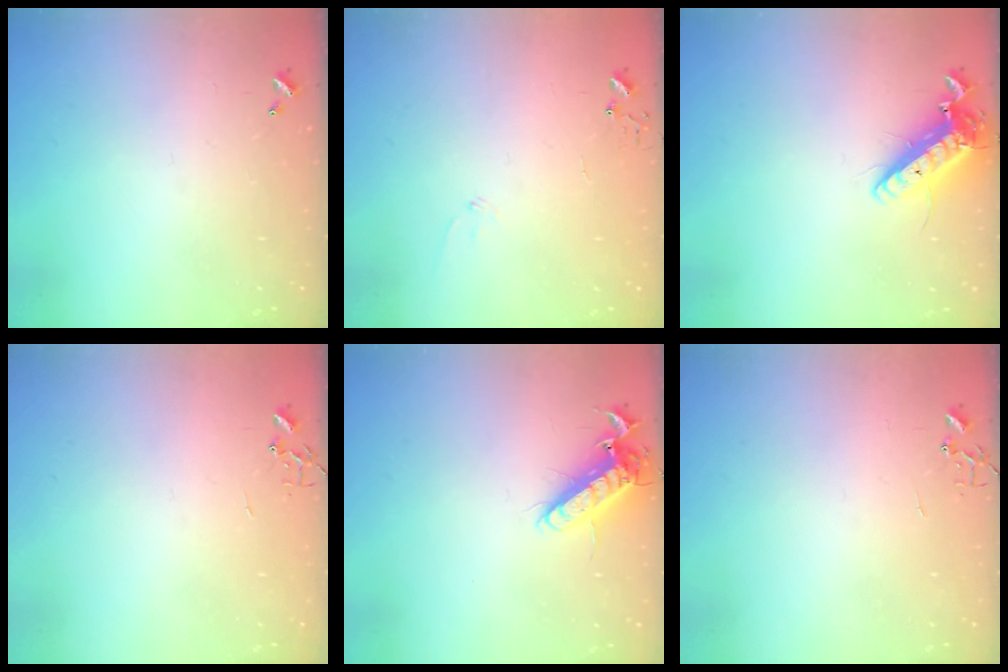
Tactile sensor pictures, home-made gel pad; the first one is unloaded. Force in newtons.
{"total": 5.5, "press": 5.5, "slide": 0.6}
{"total": 14.5, "press": 14.2, "slide": 2.9}
{"total": 0.0}
{"total": 12.7, "press": 12.5, "slide": 2.1}
{"total": 0.0}